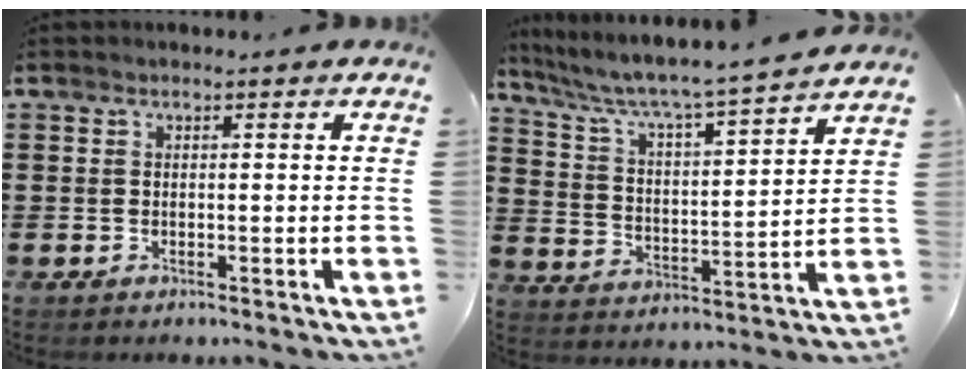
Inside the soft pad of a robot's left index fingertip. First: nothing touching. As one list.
[{"total": 5.3, "force": [4.7, -0.2, 2.4], "torque": [-0.070, -0.041, 0.069]}]